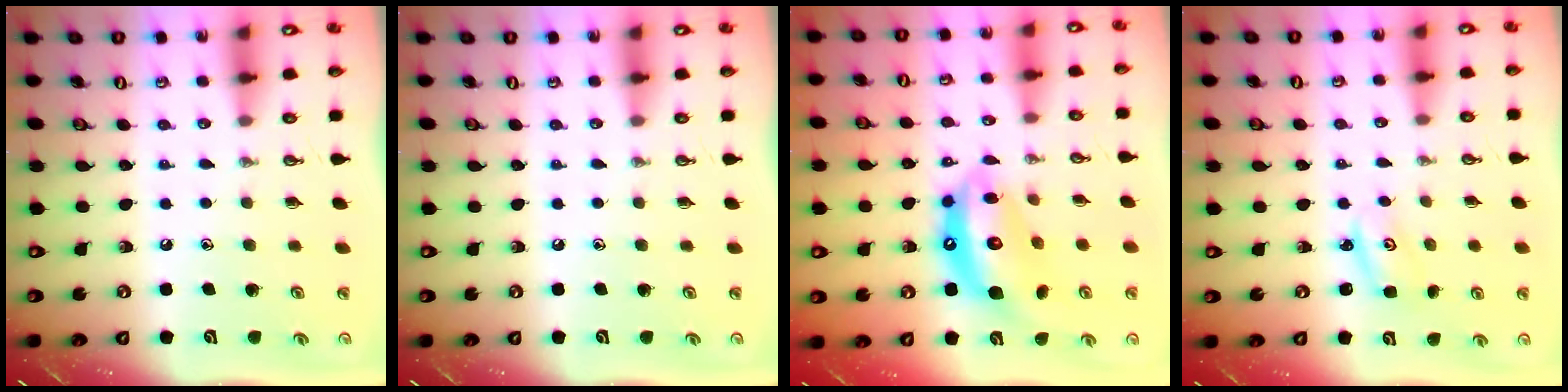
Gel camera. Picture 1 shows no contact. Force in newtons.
{"total": 0.0}
{"total": 15.1, "press": 15.0, "slide": 1.7}
{"total": 2.6, "press": 2.6, "slide": 0.1}